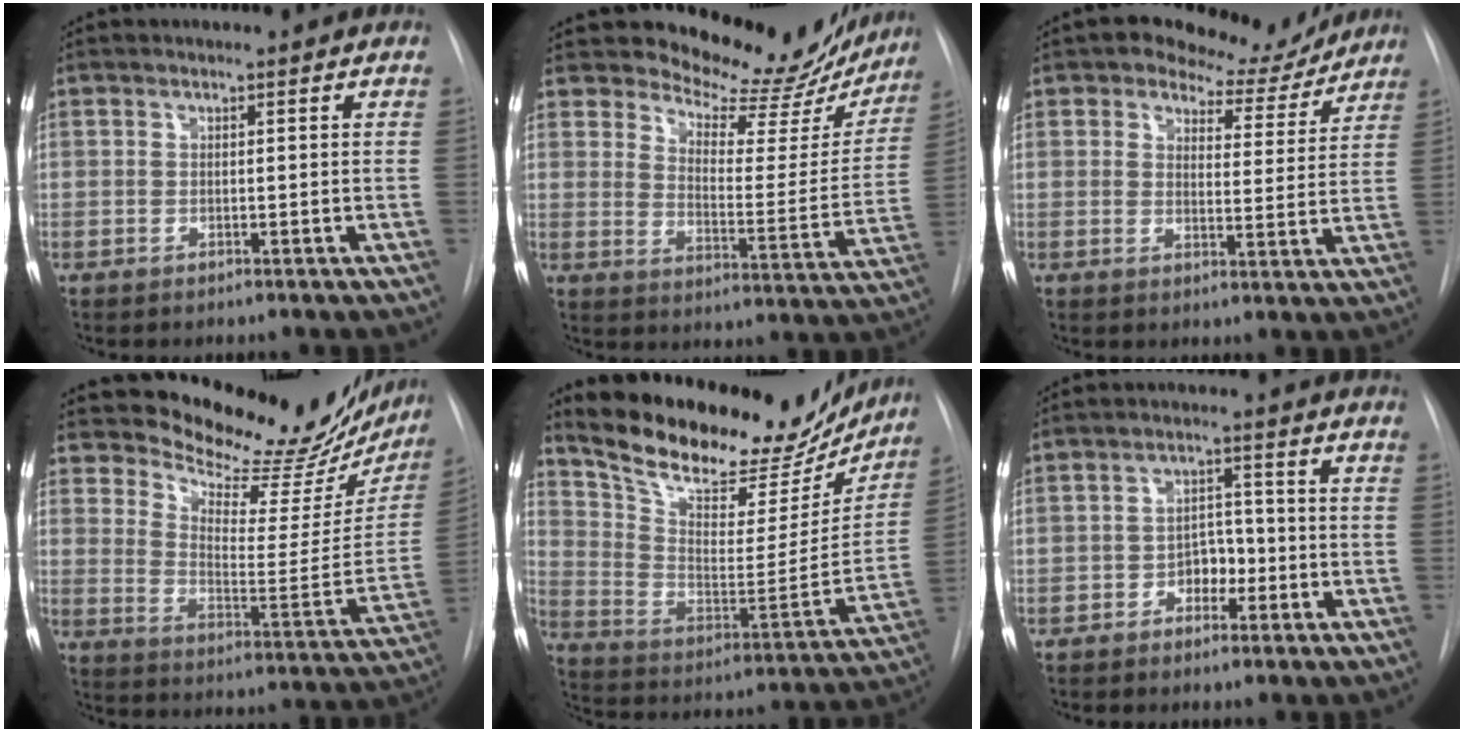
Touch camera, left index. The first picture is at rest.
{"total": 17.8, "force": [16.2, 5.6, 4.5], "torque": [-0.041, -0.048, 0.200]}
{"total": 8.1, "force": [7.1, 3.5, 1.6], "torque": [-0.007, -0.005, 0.085]}
{"total": 22.5, "force": [20.2, 6.7, 7.2], "torque": [-0.096, -0.063, 0.255]}
{"total": 24.8, "force": [21.3, 8.3, 9.7], "torque": [-0.159, -0.018, 0.311]}
{"total": 4.1, "force": [-1.8, 2.7, 2.5], "torque": [-0.034, 0.010, -0.033]}